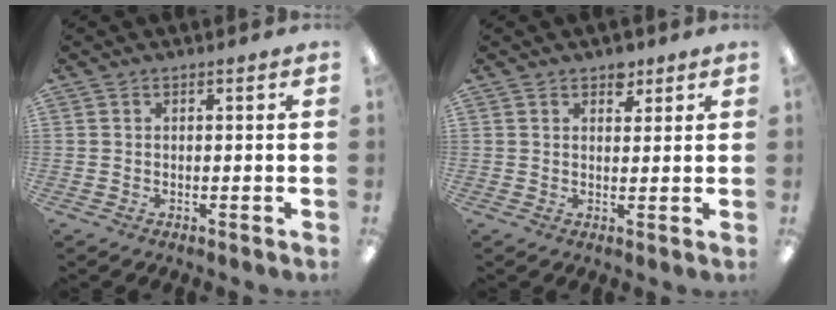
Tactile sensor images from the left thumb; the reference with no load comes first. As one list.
[{"total": 3.5, "force": [2.6, 2.0, 1.0], "torque": [-0.001, -0.011, 0.044]}]